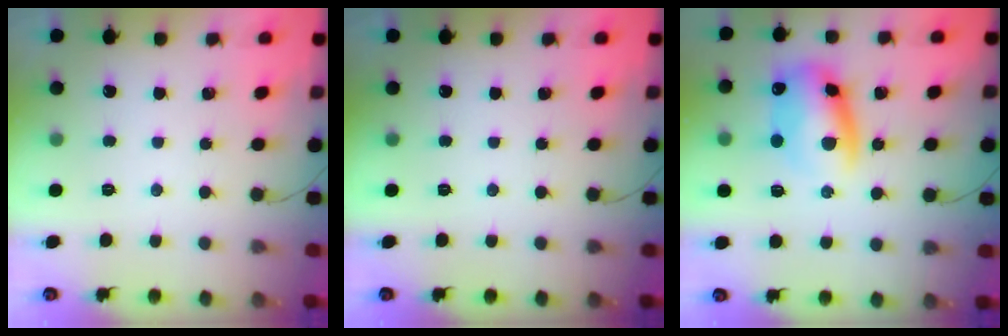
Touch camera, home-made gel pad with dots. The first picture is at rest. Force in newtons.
{"total": 0.0}
{"total": 11.1, "press": 11.0, "slide": 1.7}